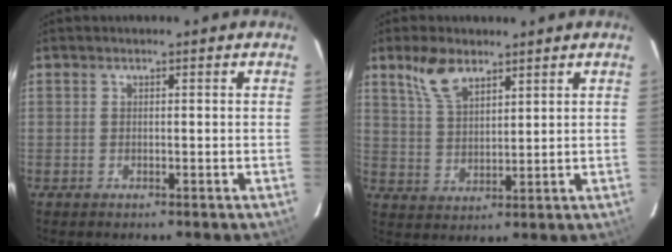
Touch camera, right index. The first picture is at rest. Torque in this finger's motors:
{"motor_torque": [0.36, 0.32, 0.29, 0.09]}